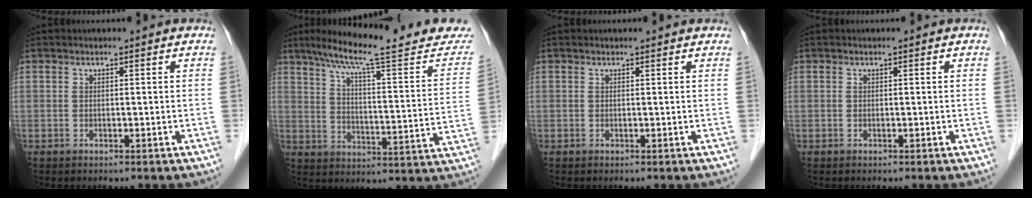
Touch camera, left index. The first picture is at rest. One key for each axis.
{"total": 23.2, "fx": 19.5, "fy": 2.5, "fz": 12.3, "tx": -0.171, "ty": -0.014, "tz": 0.253}
{"total": 1.8, "fx": 1.8, "fy": 0.2, "fz": 0.4, "tx": -0.012, "ty": 0.015, "tz": 0.016}
{"total": 0.0}